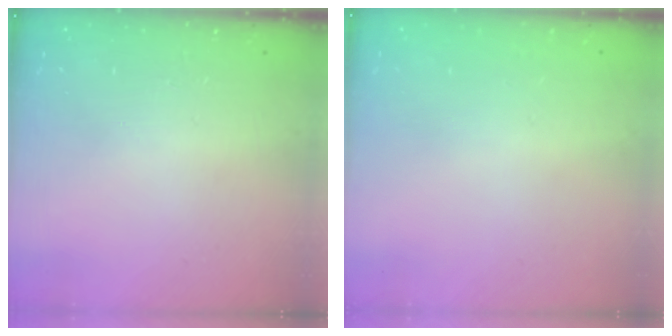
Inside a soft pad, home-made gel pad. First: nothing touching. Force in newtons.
{"total": 0.0}